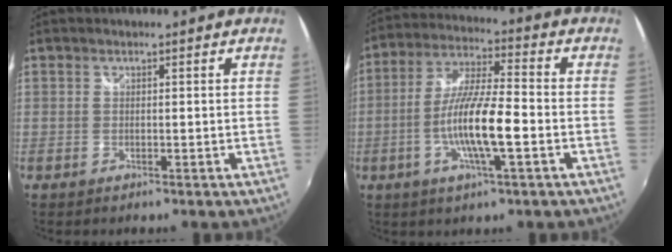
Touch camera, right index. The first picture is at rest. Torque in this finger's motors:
{"motor_torque": [1.91, -0.23, 0.95, 0.21]}